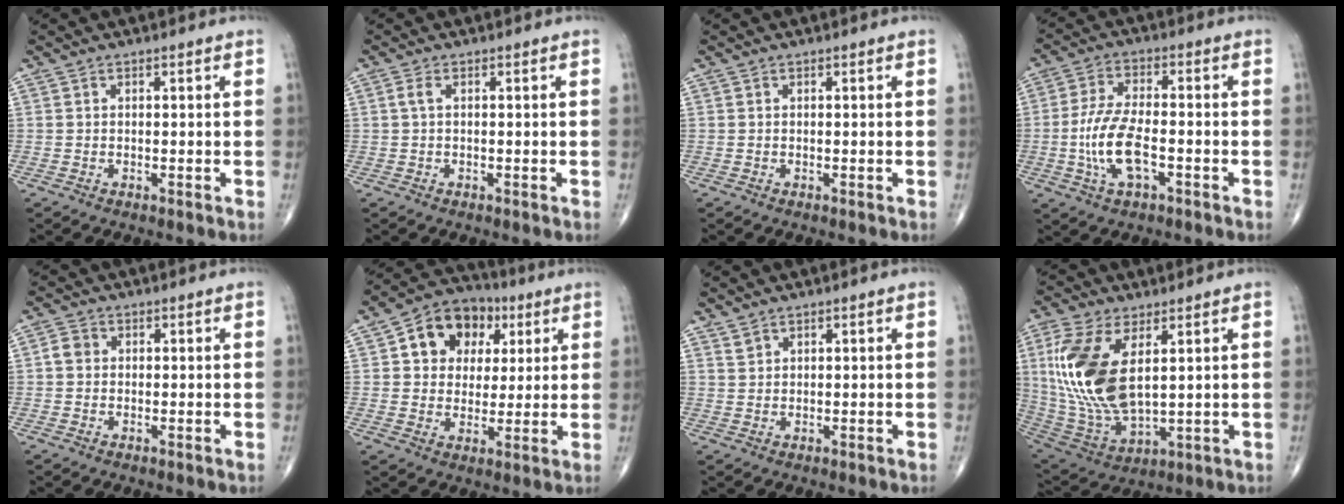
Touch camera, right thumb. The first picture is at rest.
{"total": 1.4, "force": [0.3, 0.5, 1.3], "torque": [-0.036, 0.006, 0.006]}
{"total": 0.0}
{"total": 10.1, "force": [-2.6, 4.3, 8.8], "torque": [-0.179, 0.015, -0.051]}
{"total": 3.7, "force": [0.2, 3.3, 1.6], "torque": [-0.018, 0.010, -0.004]}
{"total": 12.8, "force": [4.2, 10.1, 6.7], "torque": [-0.059, 0.001, 0.061]}
{"total": 1.4, "force": [1.2, 0.7, 0.3], "torque": [0.003, -0.002, 0.023]}
{"total": 18.4, "force": [4.3, 9.1, 15.4], "torque": [-0.325, -0.021, 0.093]}